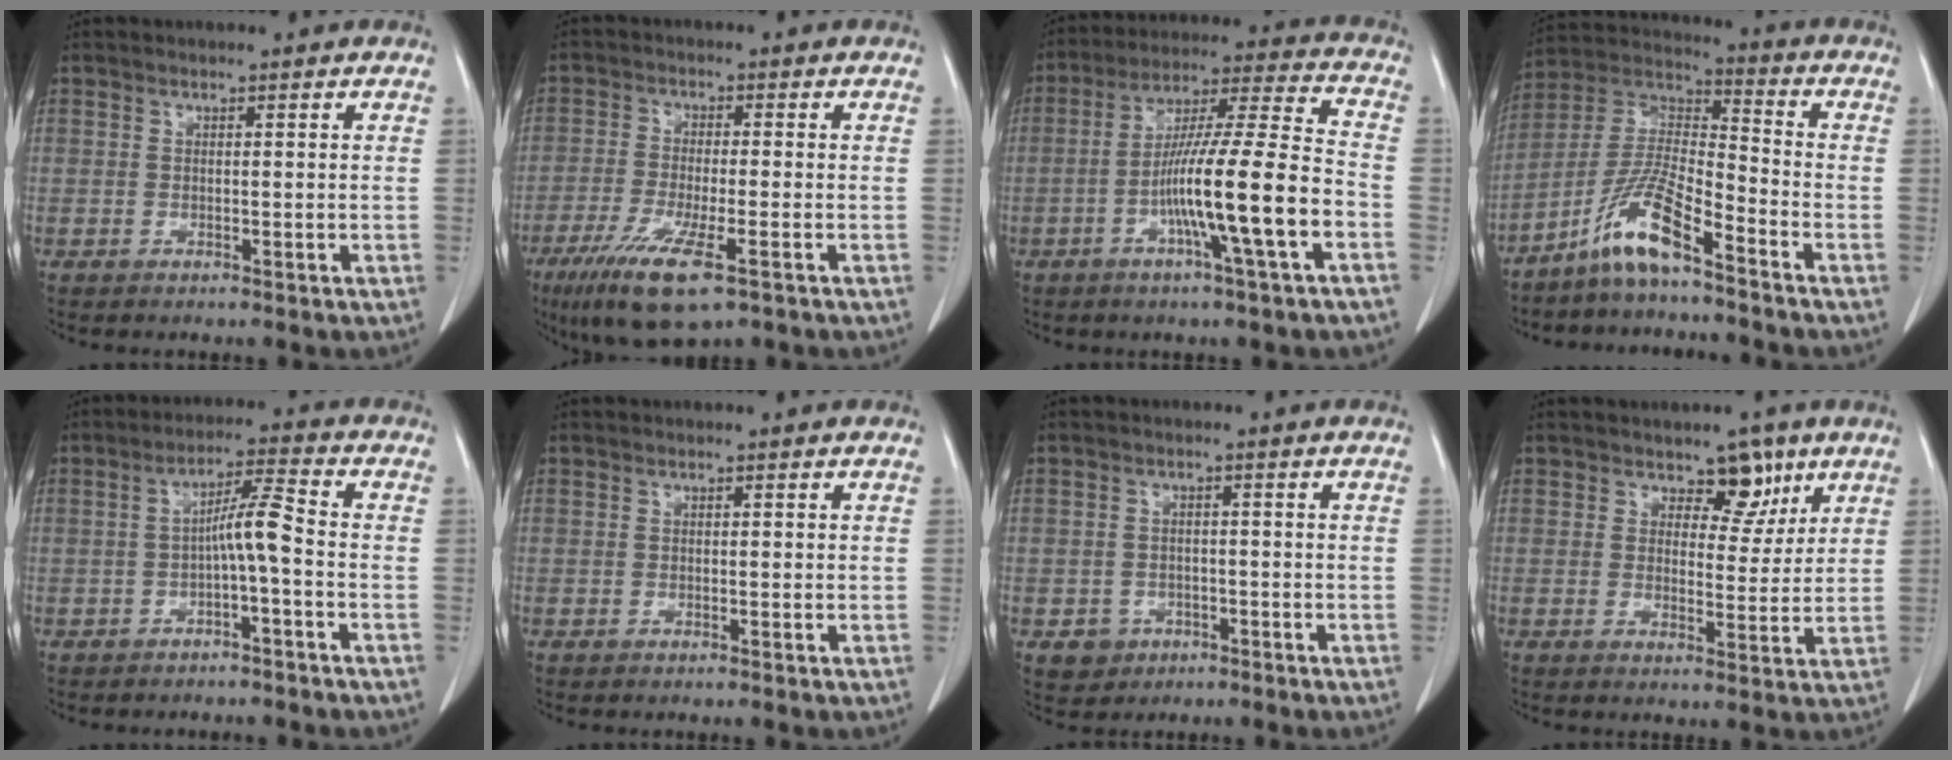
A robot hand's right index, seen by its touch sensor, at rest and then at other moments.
{"total": 10.6, "force": [-6.0, 1.8, 8.6], "torque": [-0.160, -0.029, -0.099]}
{"total": 15.7, "force": [-5.2, -0.5, 14.9], "torque": [-0.259, 0.003, -0.093]}
{"total": 10.4, "force": [-7.2, 1.1, 7.5], "torque": [-0.164, -0.001, -0.146]}
{"total": 5.2, "force": [-1.2, -0.1, 5.0], "torque": [-0.087, 0.016, -0.020]}
{"total": 0.0}
{"total": 3.5, "force": [-1.5, 3.2, 0.4], "torque": [0.001, 0.012, -0.014]}
{"total": 5.2, "force": [3.3, 3.0, 2.7], "torque": [-0.021, -0.003, 0.047]}